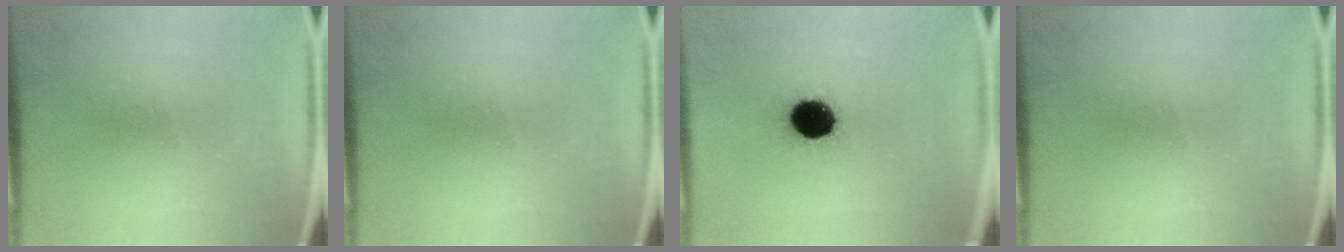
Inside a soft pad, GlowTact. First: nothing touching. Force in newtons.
{"total": 0.0}
{"total": 13.1}
{"total": 0.0}